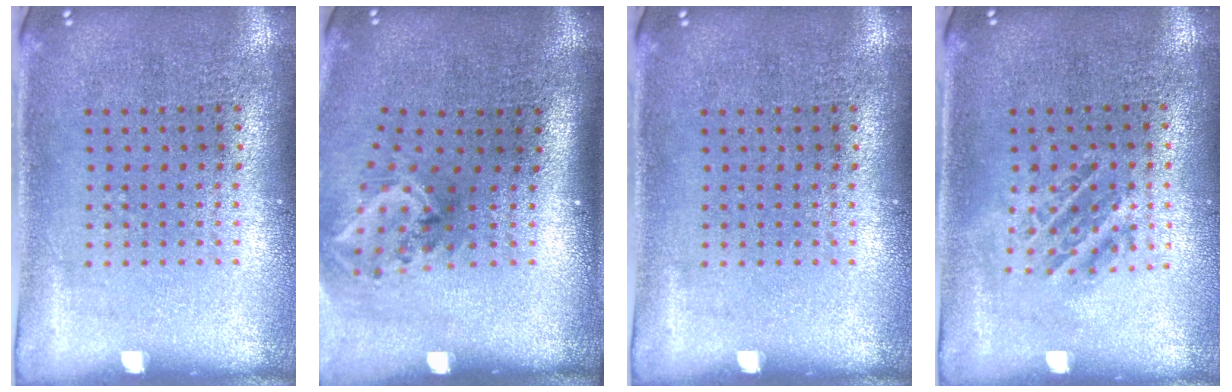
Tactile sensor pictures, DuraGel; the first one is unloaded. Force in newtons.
{"total": 2.1, "press": 1.4, "slide": 1.5}
{"total": 0.0}
{"total": 1.0, "press": 1.0, "slide": 0.4}